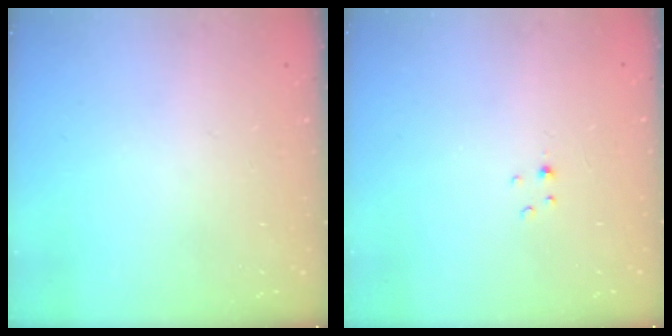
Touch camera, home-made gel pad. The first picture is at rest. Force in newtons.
{"total": 1.4, "press": 1.3, "slide": 0.2}